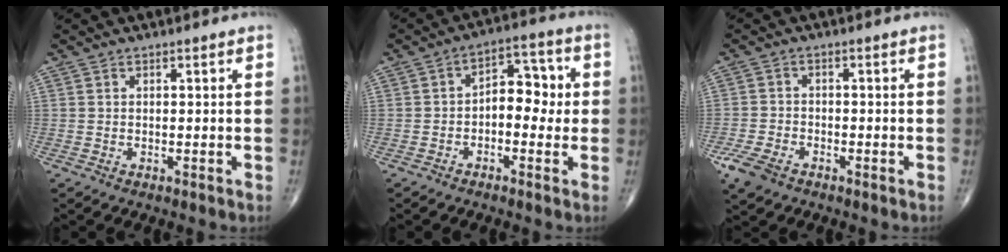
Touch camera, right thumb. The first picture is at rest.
{"total": 7.9, "force": [-0.5, 4.9, 6.1], "torque": [-0.047, 0.031, -0.020]}
{"total": 5.3, "force": [-3.2, 3.1, 2.9], "torque": [-0.067, 0.007, -0.058]}